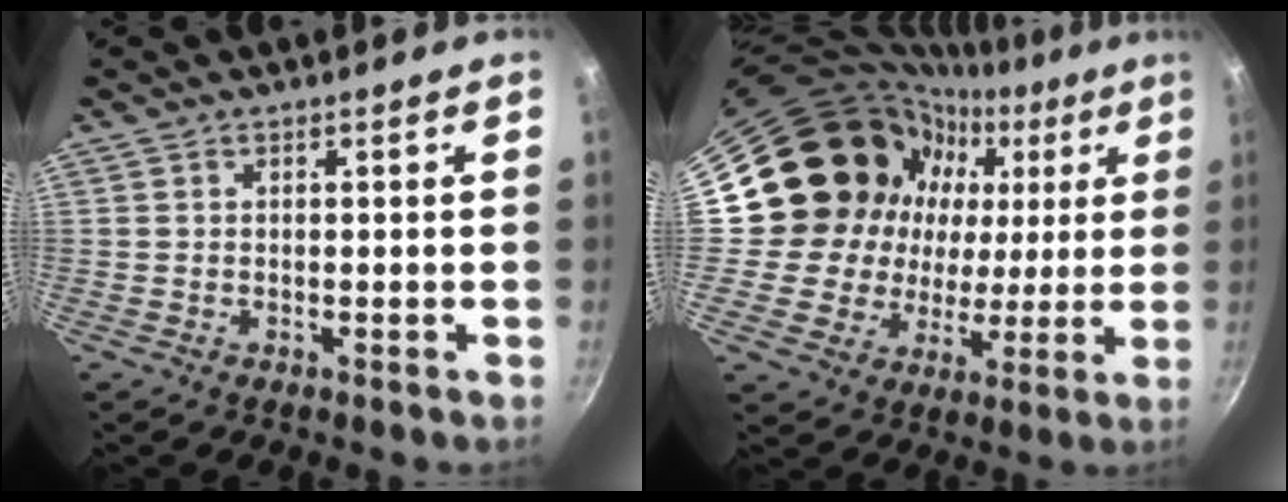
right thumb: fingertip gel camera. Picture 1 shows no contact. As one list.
[{"total": 21.6, "force": [5.1, 18.7, 9.6], "torque": [-0.130, 0.020, 0.089]}]